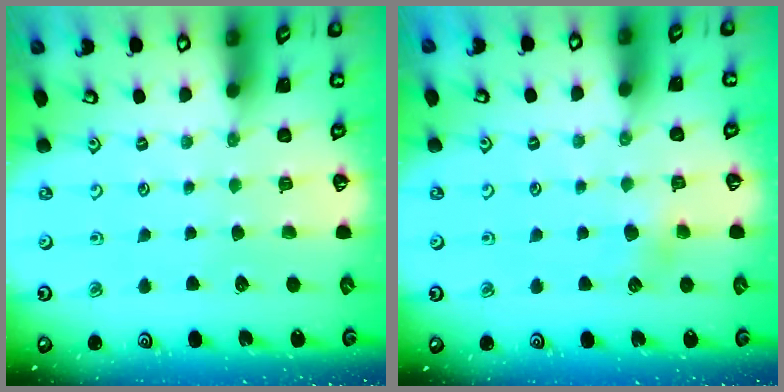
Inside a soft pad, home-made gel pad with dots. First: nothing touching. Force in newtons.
{"total": 4.5, "press": 4.5, "slide": 0.5}